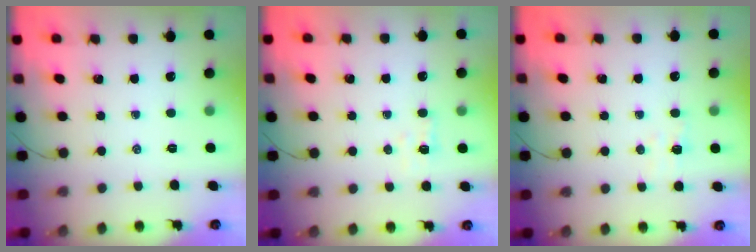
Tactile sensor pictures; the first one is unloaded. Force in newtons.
{"total": 2.9, "press": 2.8, "slide": 1.0}
{"total": 3.0, "press": 2.9, "slide": 0.7}